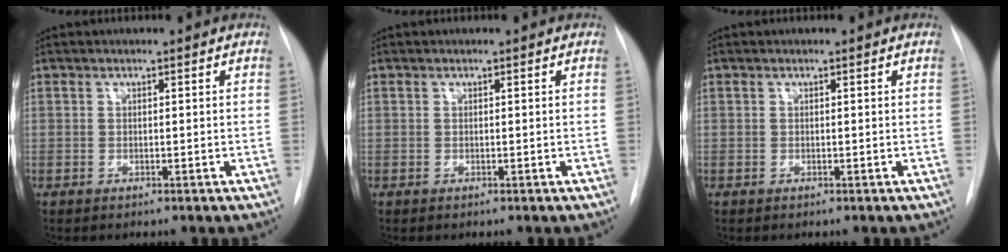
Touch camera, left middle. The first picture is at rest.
{"total": 0.0}
{"total": 0.0}